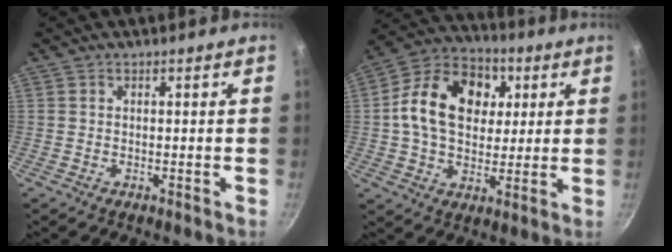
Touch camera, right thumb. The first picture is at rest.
{"total": 18.1, "force": [3.7, 13.3, 11.7], "torque": [-0.171, 0.016, 0.047]}